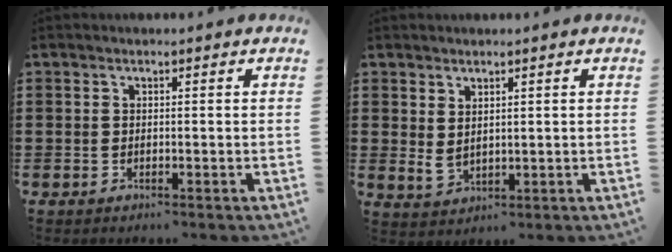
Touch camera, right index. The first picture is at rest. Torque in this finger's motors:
{"motor_torque": [1.05, 1.09, 0.14, 0.05]}